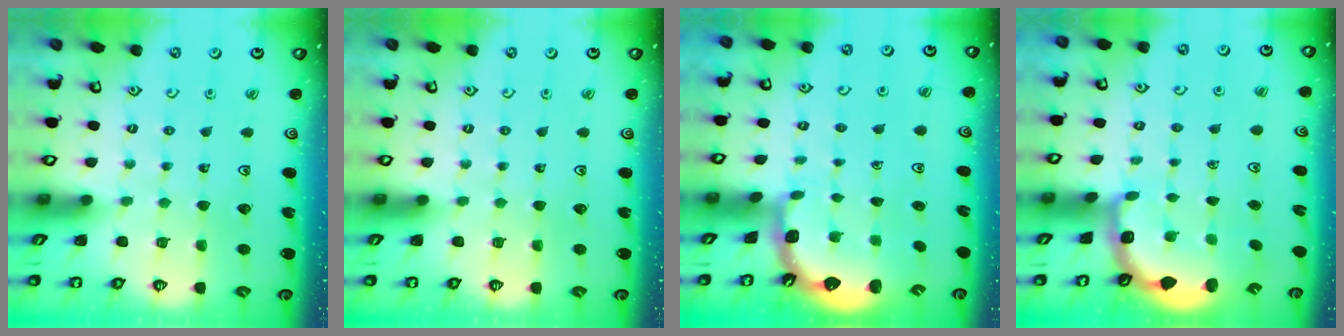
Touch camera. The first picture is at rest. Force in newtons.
{"total": 0.0}
{"total": 1.4, "press": 1.4, "slide": 0.1}
{"total": 3.3, "press": 2.9, "slide": 1.5}